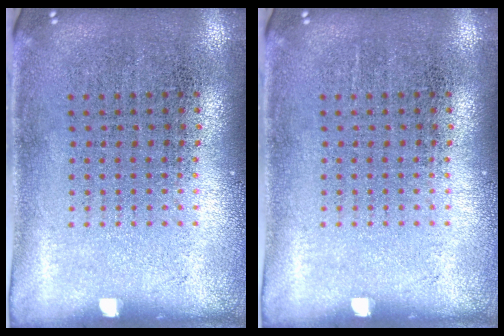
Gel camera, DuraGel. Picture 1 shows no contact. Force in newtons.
{"total": 0.0}